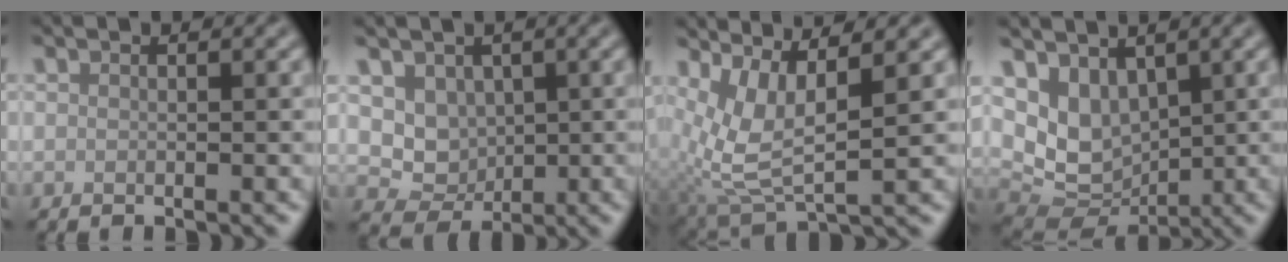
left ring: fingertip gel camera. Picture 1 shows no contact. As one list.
[{"total": 3.3, "force": [0.5, 2.8, 1.7], "torque": [-0.024, -0.010, 0.013]}, {"total": 6.0, "force": [2.2, 1.9, 5.2], "torque": [-0.121, -0.002, 0.050]}, {"total": 5.5, "force": [1.9, 3.9, 3.5], "torque": [-0.073, -0.018, 0.036]}]